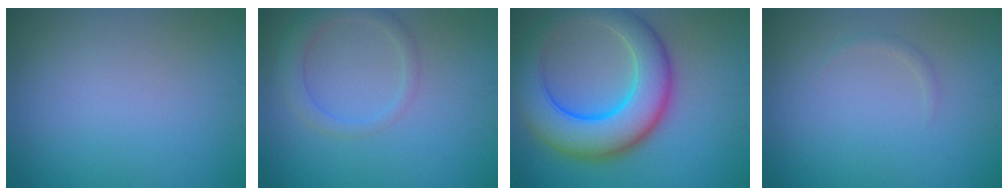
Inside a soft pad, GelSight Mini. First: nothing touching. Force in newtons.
{"total": 2.6, "press": 2.6, "slide": 0.1}
{"total": 9.7, "press": 9.7, "slide": 0.2}
{"total": 0.7, "press": 0.7, "slide": 0.0}